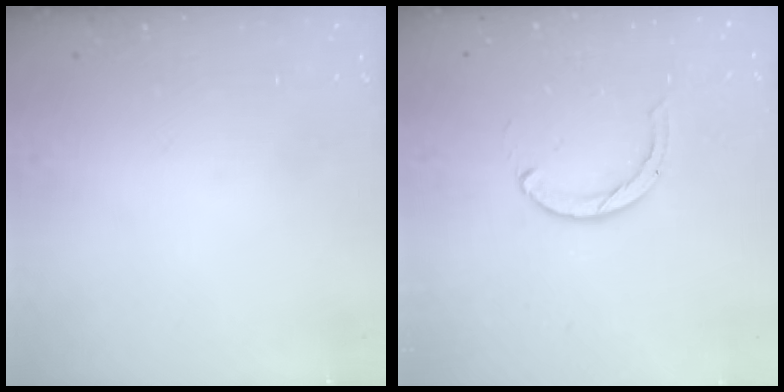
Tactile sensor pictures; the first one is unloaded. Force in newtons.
{"total": 2.3, "press": 2.3, "slide": 0.4}